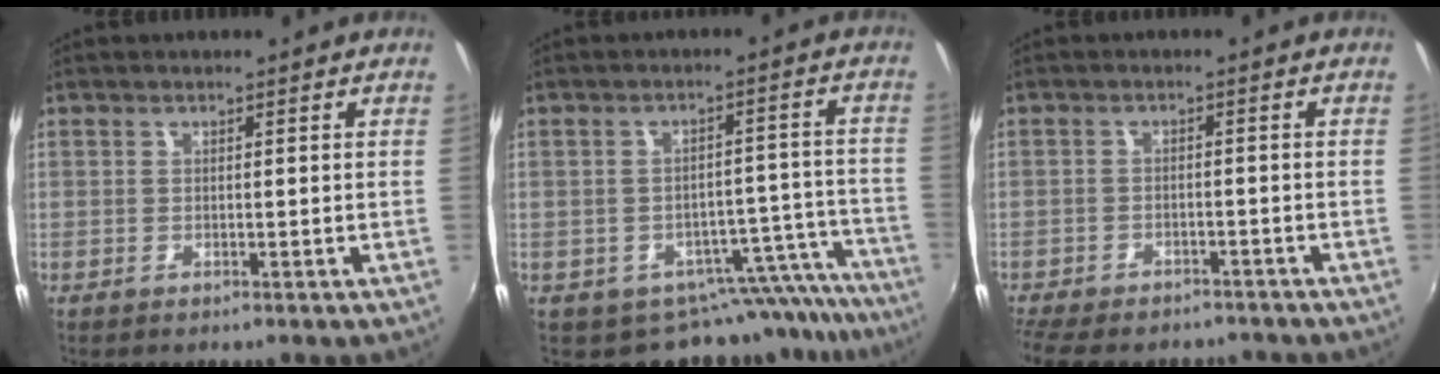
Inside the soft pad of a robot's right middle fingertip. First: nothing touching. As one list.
[{"total": 9.5, "force": [-6.2, 6.5, 3.0], "torque": [-0.050, 0.030, -0.046]}, {"total": 13.2, "force": [-11.0, 4.9, 5.4], "torque": [-0.132, -0.024, -0.161]}]